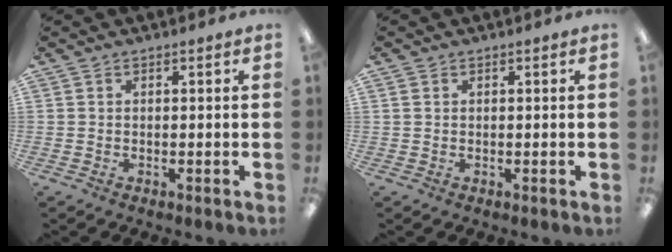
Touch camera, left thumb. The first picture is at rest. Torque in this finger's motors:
{"motor_torque": [0.07, -0.06, -0.31, 0.04, -0.03]}